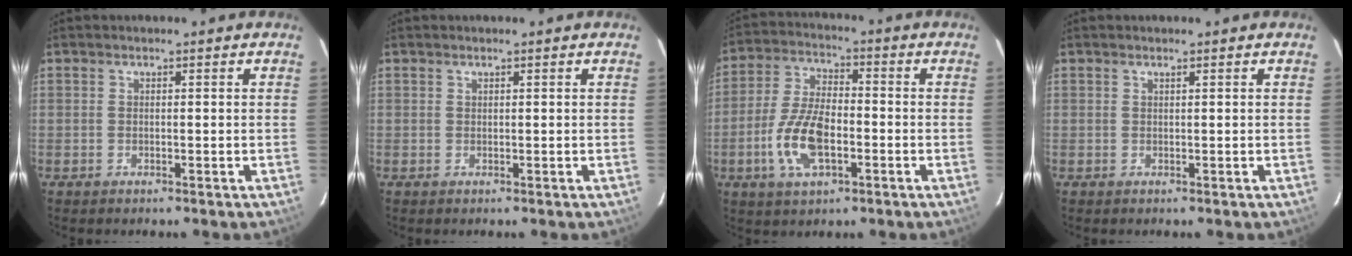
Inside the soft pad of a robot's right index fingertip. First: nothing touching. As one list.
[{"total": 0.0}, {"total": 11.5, "force": [-3.7, 5.3, 9.5], "torque": [-0.201, 0.002, -0.069]}, {"total": 0.0}]